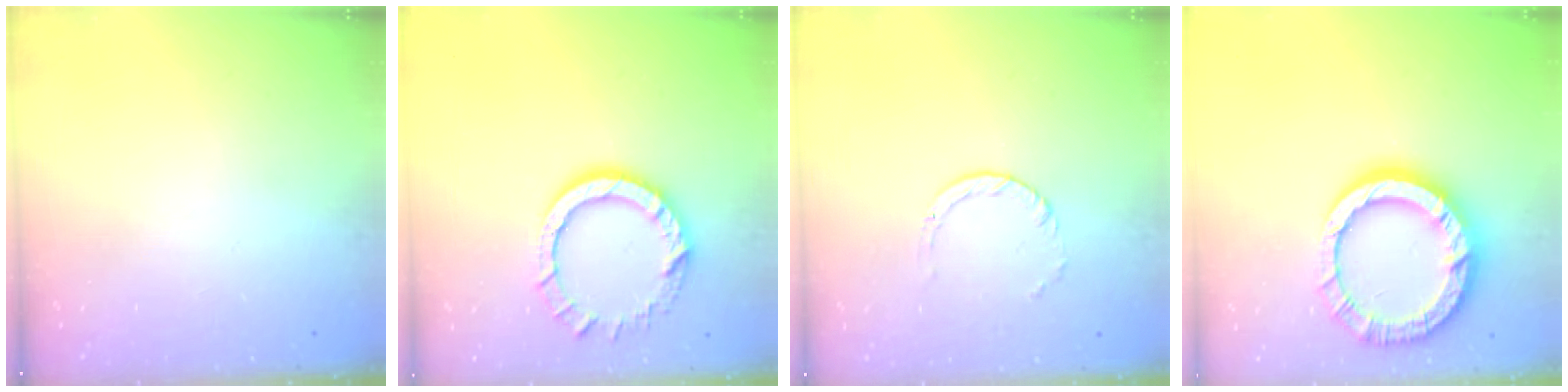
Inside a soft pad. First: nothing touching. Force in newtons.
{"total": 10.5, "press": 10.4, "slide": 1.0}
{"total": 1.0, "press": 1.0, "slide": 0.1}
{"total": 15.9, "press": 15.8, "slide": 2.2}